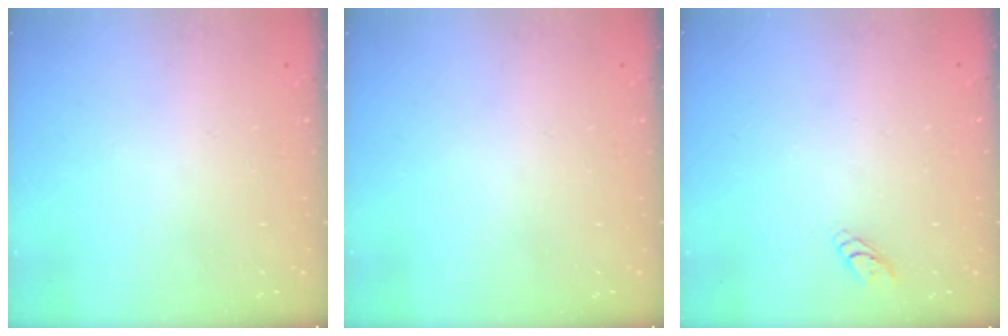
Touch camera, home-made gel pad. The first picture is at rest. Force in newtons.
{"total": 0.0}
{"total": 2.8, "press": 2.8, "slide": 0.3}